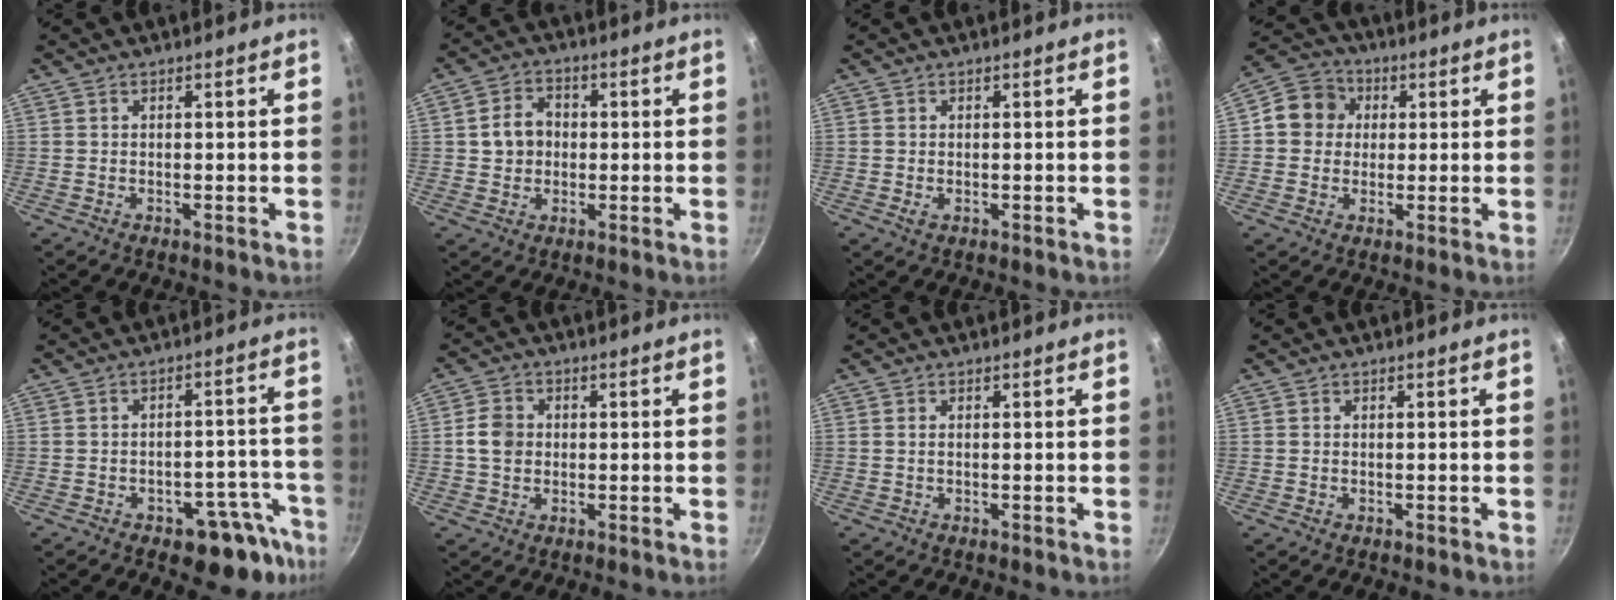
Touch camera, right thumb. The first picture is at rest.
{"total": 6.5, "force": [0.3, 5.5, 3.4], "torque": [-0.033, 0.013, -0.002]}
{"total": 1.1, "force": [-0.2, 0.8, 0.7], "torque": [-0.013, -0.002, -0.002]}
{"total": 8.3, "force": [1.3, 7.5, 3.2], "torque": [-0.019, 0.014, 0.002]}
{"total": 11.1, "force": [-6.6, 6.4, 6.3], "torque": [-0.002, 0.061, -0.069]}
{"total": 5.1, "force": [0.1, 4.3, 2.8], "torque": [-0.038, 0.008, -0.004]}
{"total": 0.6, "force": [0.1, 0.2, 0.5], "torque": [-0.011, 0.000, 0.002]}
{"total": 0.0}